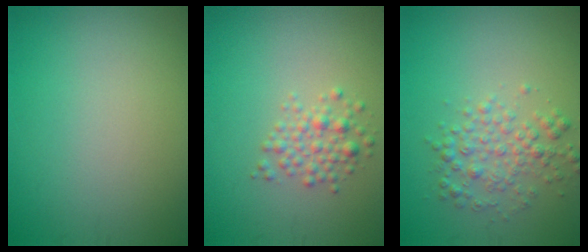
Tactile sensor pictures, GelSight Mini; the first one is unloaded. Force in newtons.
{"total": 2.1, "press": 2.1, "slide": 0.2}
{"total": 3.0, "press": 3.0, "slide": 0.0}